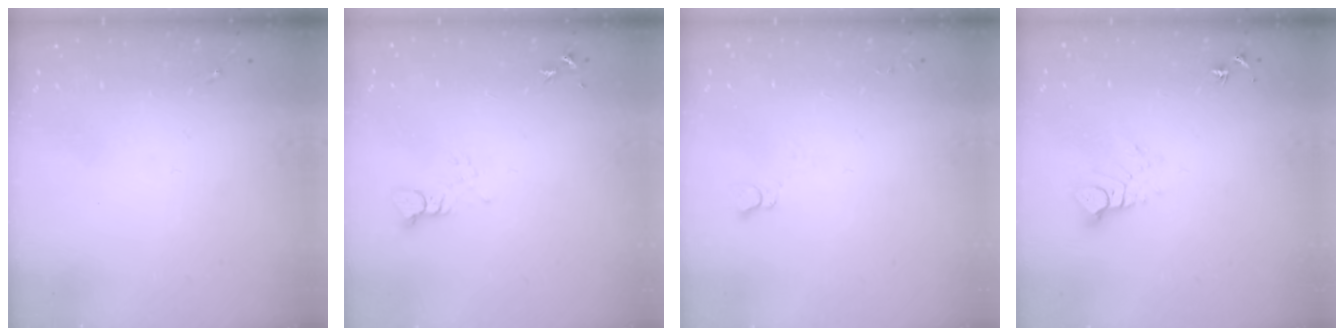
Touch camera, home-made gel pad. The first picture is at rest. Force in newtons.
{"total": 3.1, "press": 3.1, "slide": 0.4}
{"total": 2.5, "press": 2.5, "slide": 0.2}
{"total": 6.6, "press": 6.6, "slide": 0.4}